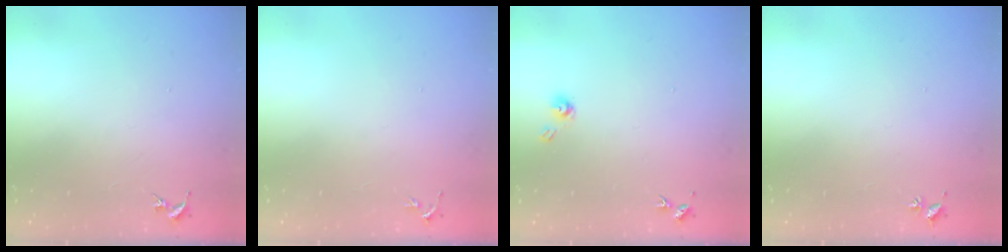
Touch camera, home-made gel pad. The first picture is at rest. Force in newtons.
{"total": 3.3, "press": 3.2, "slide": 0.4}
{"total": 4.9, "press": 4.9, "slide": 0.5}
{"total": 2.0, "press": 2.0, "slide": 0.3}